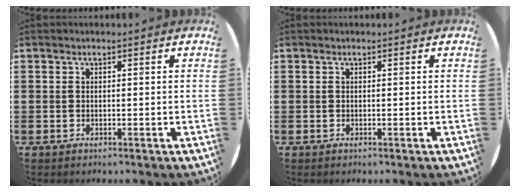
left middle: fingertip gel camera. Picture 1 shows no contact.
{"total": 0.0}